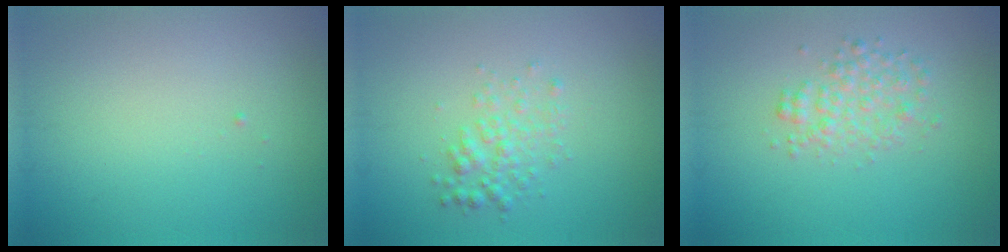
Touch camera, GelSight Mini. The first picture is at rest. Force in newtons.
{"total": 2.2, "press": 2.2, "slide": 0.0}
{"total": 2.5, "press": 2.5, "slide": 0.1}